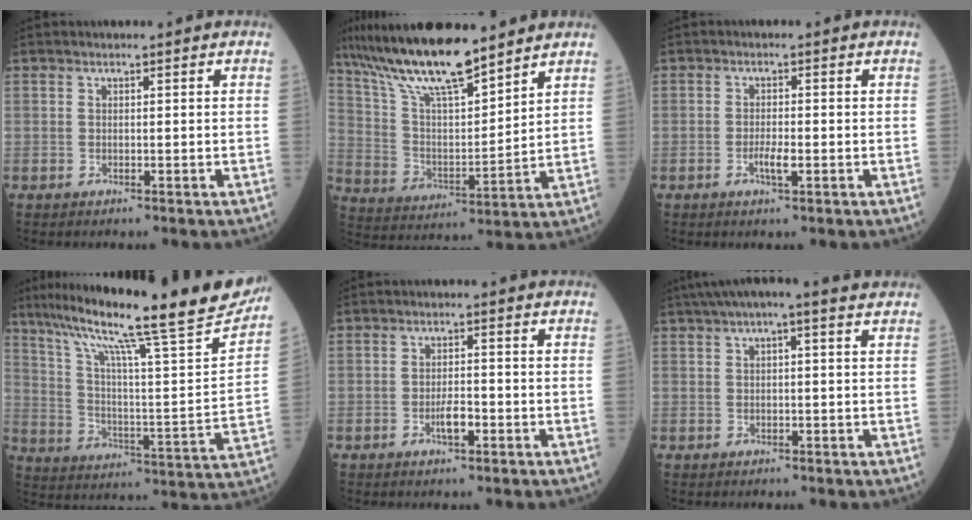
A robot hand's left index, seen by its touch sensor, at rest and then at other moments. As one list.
[{"total": 15.8, "force": [12.9, 2.3, 8.8], "torque": [-0.171, 0.007, 0.242]}, {"total": 2.4, "force": [-0.9, 0.4, 2.2], "torque": [-0.044, -0.001, -0.014]}, {"total": 28.1, "force": [22.5, 0.7, 16.8], "torque": [-0.280, -0.031, 0.319]}, {"total": 2.8, "force": [-1.2, 0.8, 2.4], "torque": [-0.045, 0.002, -0.021]}, {"total": 6.3, "force": [4.0, 0.6, 4.8], "torque": [-0.085, 0.043, 0.059]}]